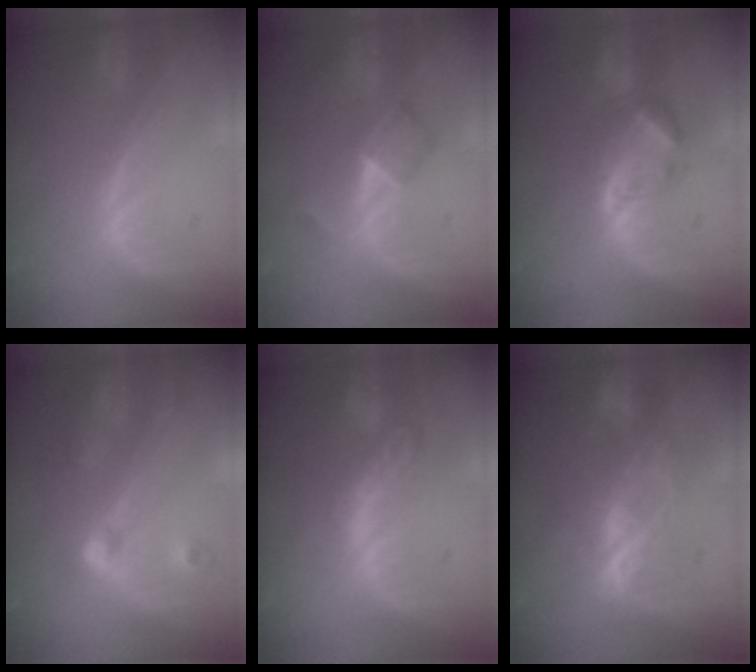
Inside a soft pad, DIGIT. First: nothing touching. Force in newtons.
{"total": 5.2, "press": 4.5, "slide": 2.7}
{"total": 5.8, "press": 5.5, "slide": 1.9}
{"total": 4.3, "press": 3.8, "slide": 1.9}
{"total": 5.2, "press": 5.1, "slide": 0.8}
{"total": 5.8, "press": 5.7, "slide": 1.3}